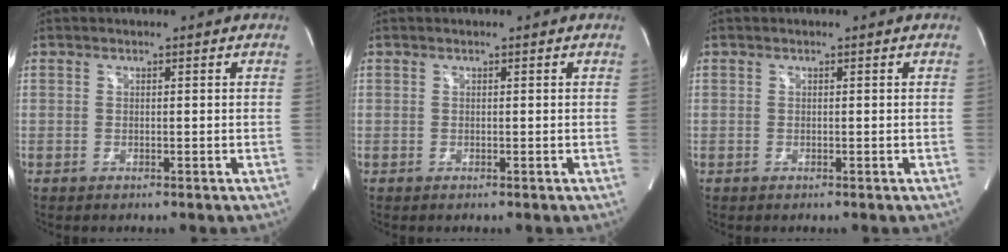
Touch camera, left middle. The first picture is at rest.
{"total": 0.0}
{"total": 0.0}